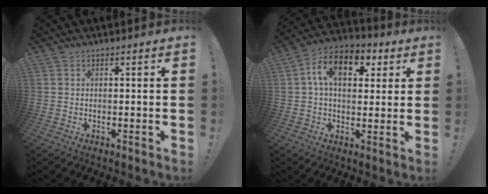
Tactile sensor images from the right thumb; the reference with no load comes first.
{"total": 13.2, "force": [4.3, 8.2, 9.4], "torque": [-0.140, -0.002, 0.076]}